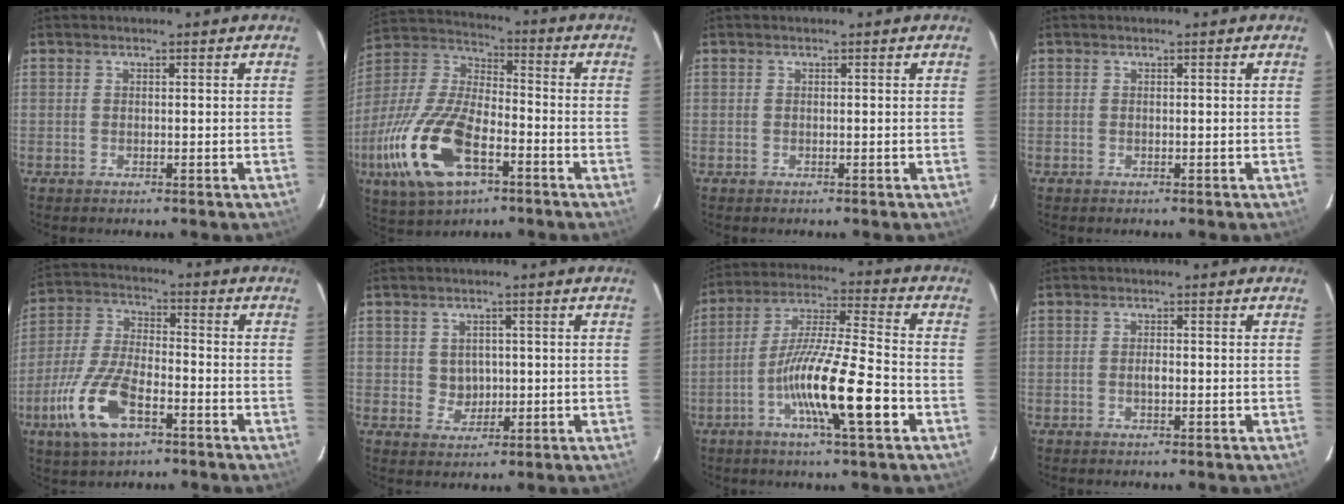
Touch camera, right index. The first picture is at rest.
{"total": 21.9, "force": [-8.8, 10.3, 17.1], "torque": [-0.382, -0.025, -0.160]}
{"total": 0.0}
{"total": 0.0}
{"total": 12.8, "force": [-6.2, 5.5, 9.7], "torque": [-0.216, -0.009, -0.115]}
{"total": 3.4, "force": [0.4, 3.2, 0.9], "torque": [-0.016, 0.007, 0.013]}
{"total": 14.7, "force": [-5.8, 1.0, 13.5], "torque": [-0.249, -0.007, -0.112]}
{"total": 1.1, "force": [-0.3, 0.5, 1.0], "torque": [-0.018, 0.002, -0.006]}